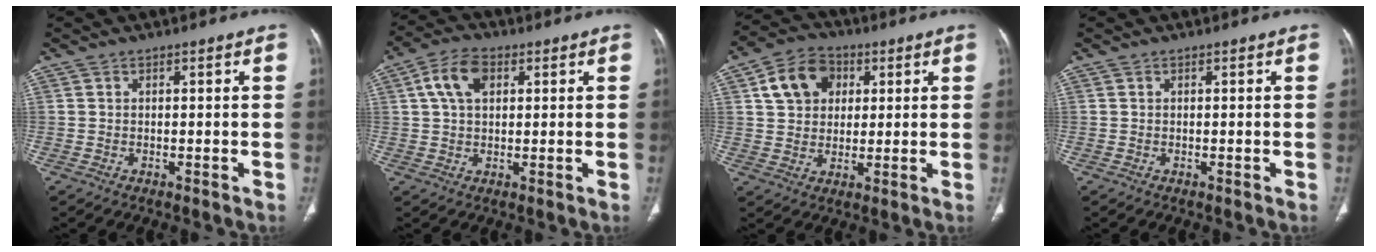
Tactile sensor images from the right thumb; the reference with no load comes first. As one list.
[{"total": 7.3, "force": [2.4, 4.5, 5.3], "torque": [-0.097, 0.009, 0.039]}, {"total": 10.4, "force": [3.3, 8.1, 5.6], "torque": [-0.073, 0.001, 0.053]}, {"total": 0.0}]